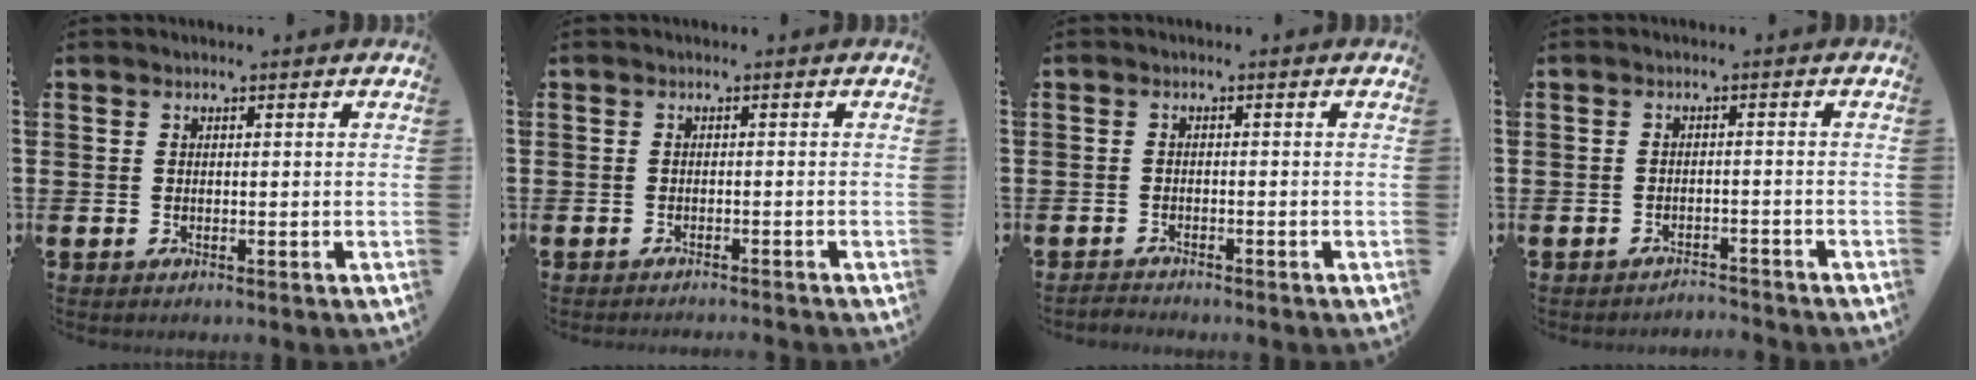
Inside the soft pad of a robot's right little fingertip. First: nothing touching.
{"total": 0.8, "force": [-0.7, -0.2, 0.0], "torque": [0.001, -0.001, -0.016]}
{"total": 1.0, "force": [-1.0, 0.1, 0.0], "torque": [-0.003, 0.000, -0.021]}
{"total": 1.8, "force": [-1.8, -0.1, -0.1], "torque": [-0.003, 0.005, -0.038]}